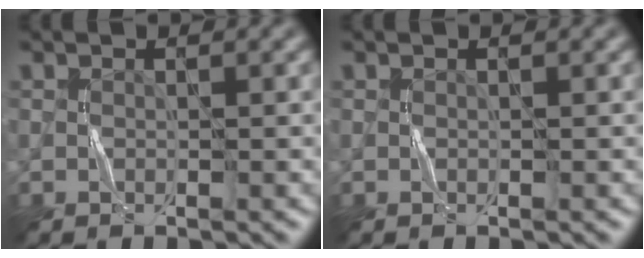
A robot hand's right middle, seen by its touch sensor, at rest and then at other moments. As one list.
[{"total": 0.0}]